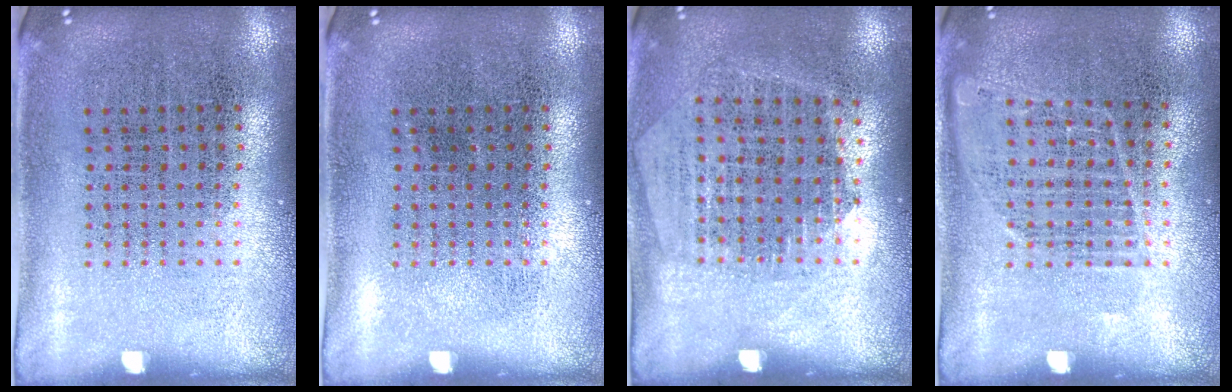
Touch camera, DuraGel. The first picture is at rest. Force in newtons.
{"total": 0.0}
{"total": 1.3, "press": 1.2, "slide": 0.6}
{"total": 0.9, "press": 0.8, "slide": 0.2}